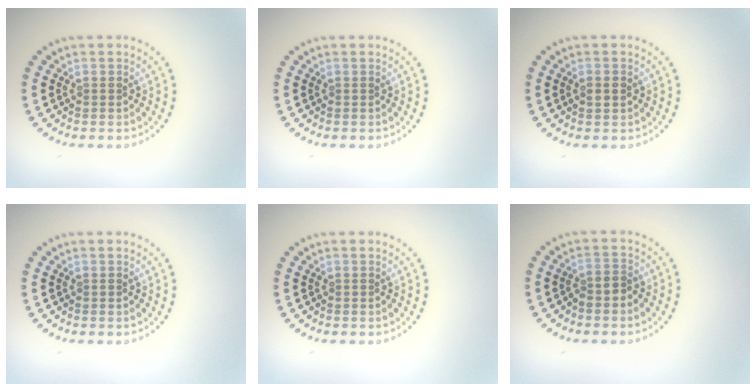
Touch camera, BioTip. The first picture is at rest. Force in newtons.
{"total": 0.0}
{"total": 1.5, "press": 1.5, "slide": 0.1}
{"total": 0.0}
{"total": 0.0}
{"total": 1.4, "press": 1.1, "slide": 0.8}